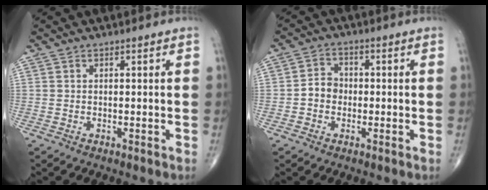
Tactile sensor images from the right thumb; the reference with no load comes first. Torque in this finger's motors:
{"motor_torque": [0.47, 0.19, 0.63, 0.06, 0.00]}